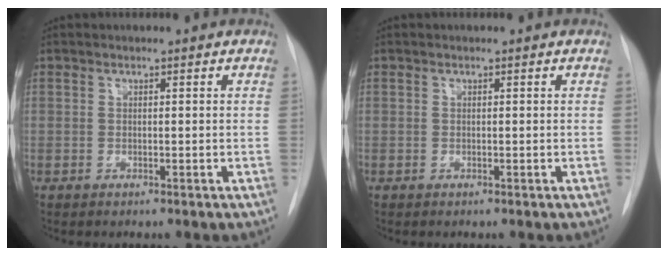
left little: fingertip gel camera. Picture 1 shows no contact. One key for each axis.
{"total": 0.0}